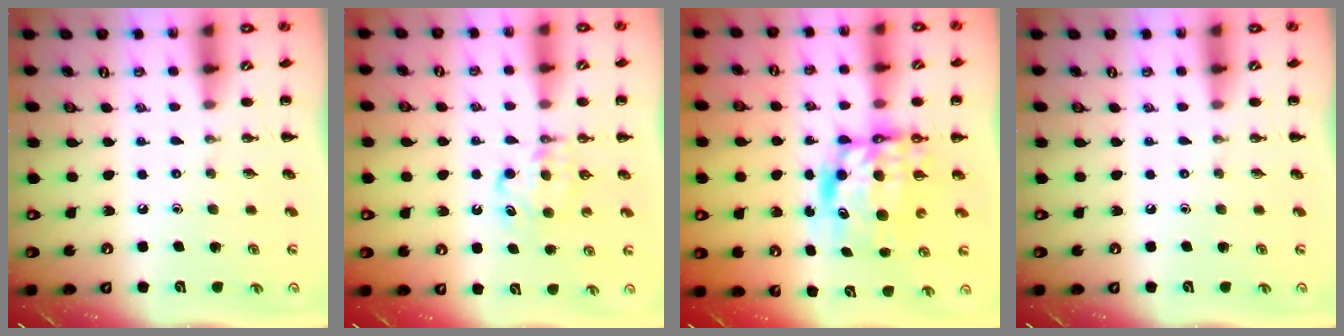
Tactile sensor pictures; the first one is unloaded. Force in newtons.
{"total": 5.5, "press": 5.3, "slide": 1.4}
{"total": 9.1, "press": 8.7, "slide": 2.5}
{"total": 0.0}